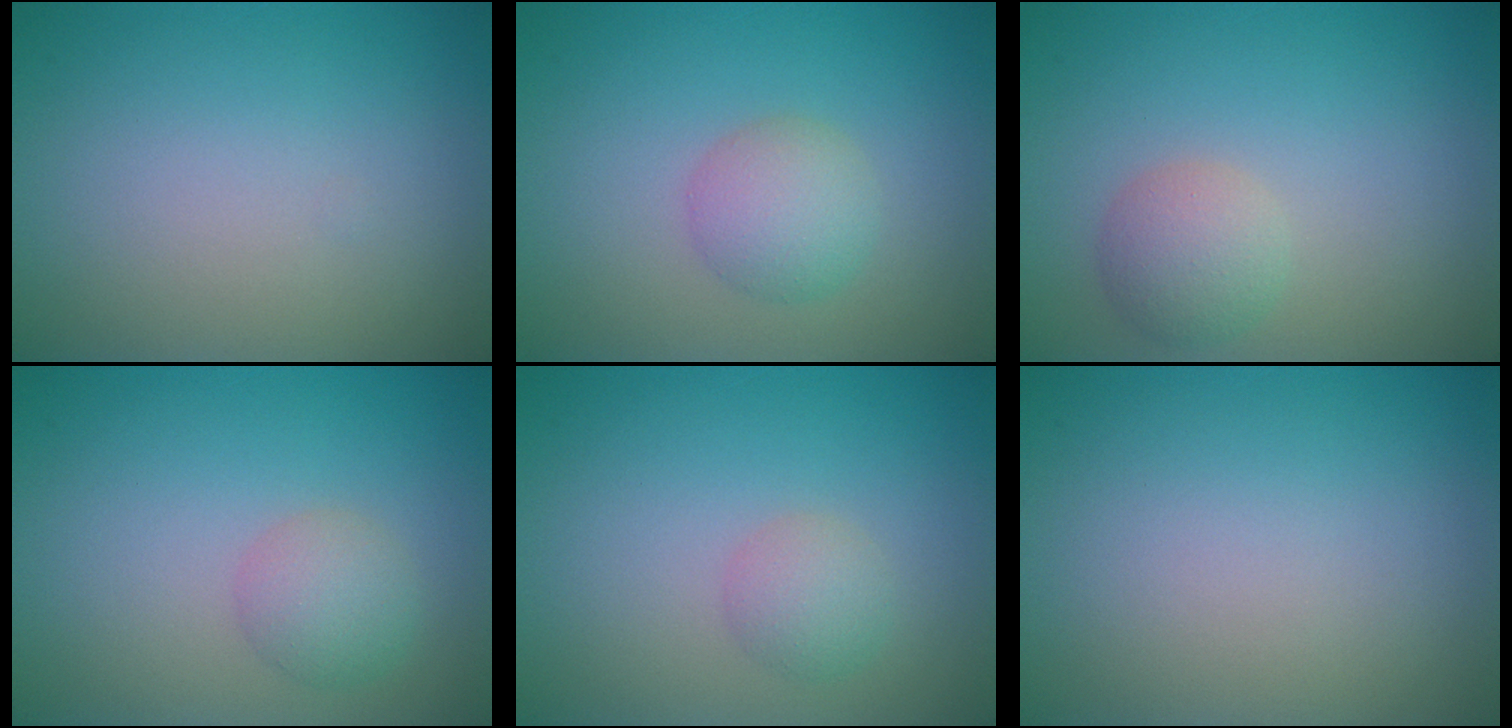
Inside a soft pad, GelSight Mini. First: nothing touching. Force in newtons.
{"total": 2.8, "press": 2.8, "slide": 0.1}
{"total": 2.7, "press": 2.7, "slide": 0.1}
{"total": 2.3, "press": 2.3, "slide": 0.1}
{"total": 1.8, "press": 1.8, "slide": 0.0}
{"total": 0.0}